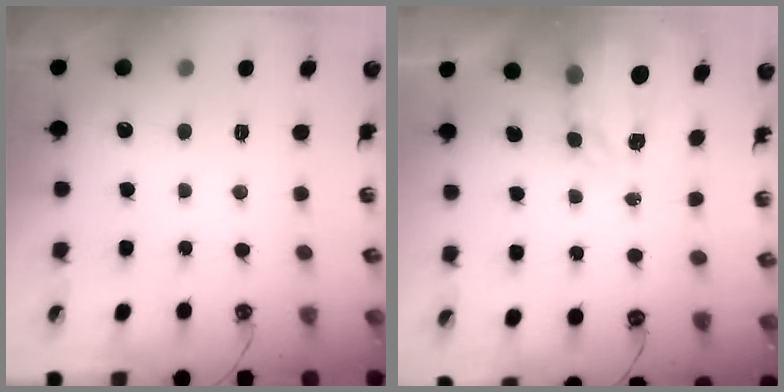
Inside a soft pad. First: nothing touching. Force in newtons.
{"total": 3.6, "press": 3.6, "slide": 0.4}